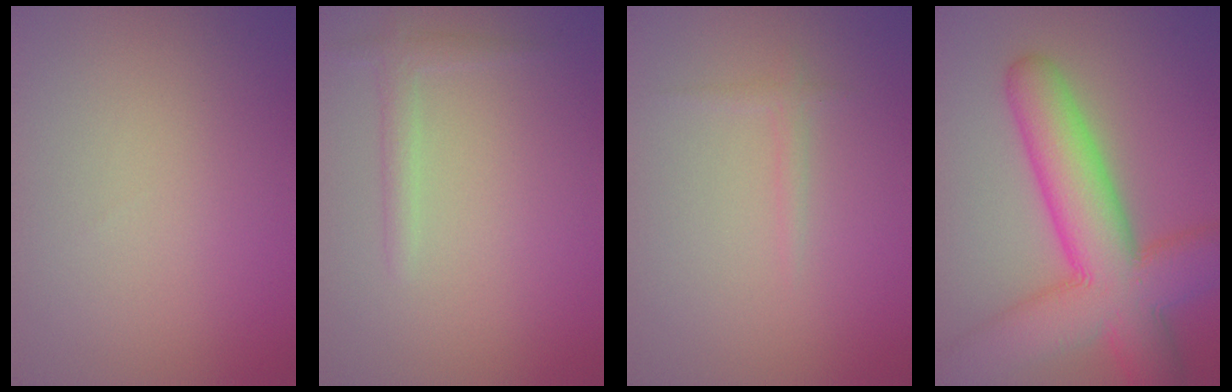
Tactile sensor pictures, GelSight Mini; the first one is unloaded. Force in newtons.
{"total": 1.5, "press": 1.5, "slide": 0.1}
{"total": 0.8, "press": 0.8, "slide": 0.0}
{"total": 11.9, "press": 11.9, "slide": 0.3}